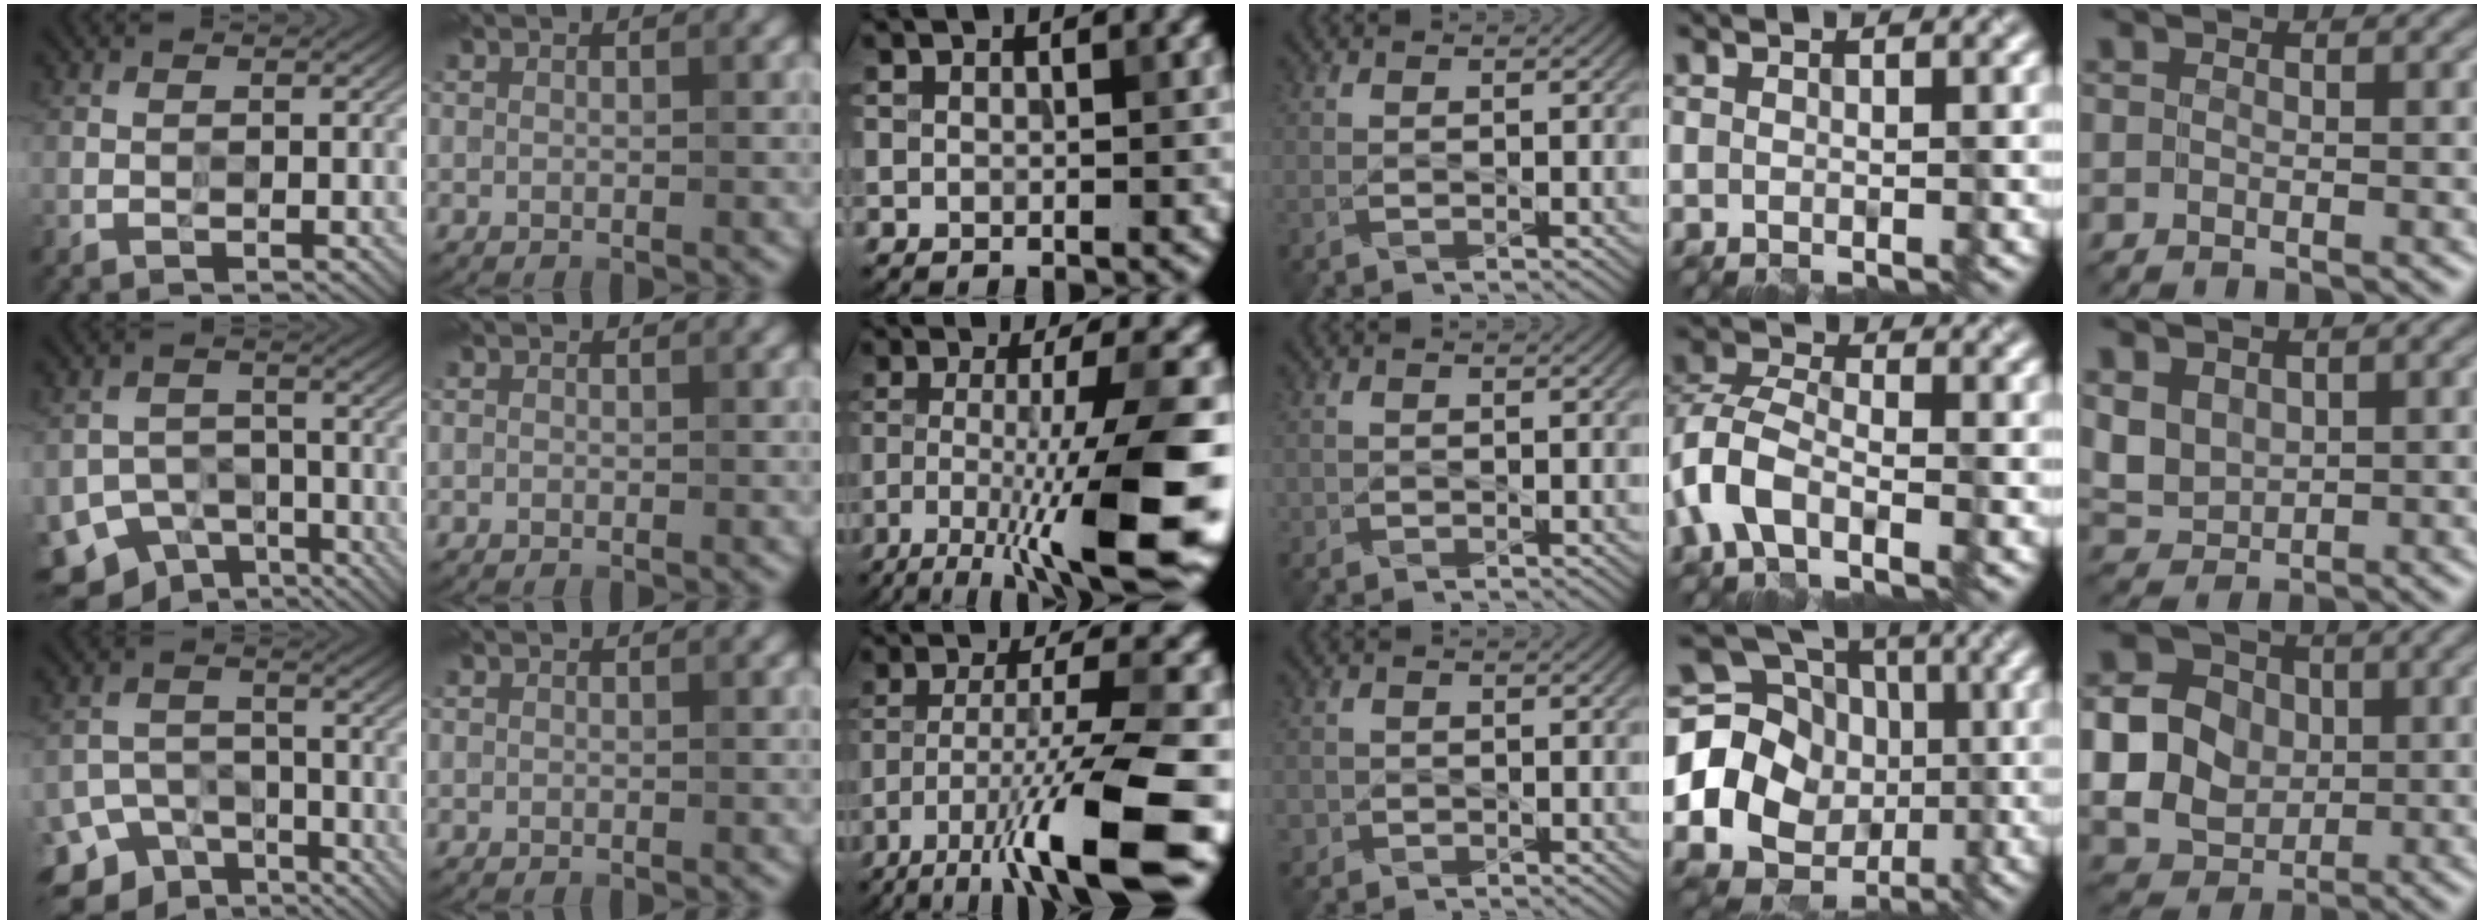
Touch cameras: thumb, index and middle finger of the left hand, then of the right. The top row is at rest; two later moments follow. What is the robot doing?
{"motion": "wipe", "object": "plastic plate"}